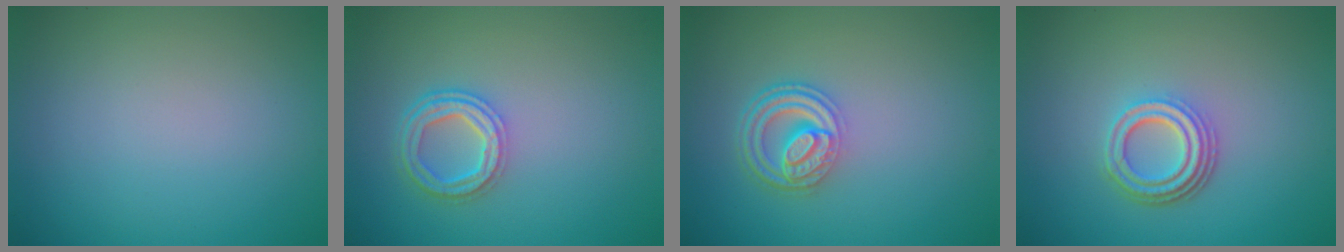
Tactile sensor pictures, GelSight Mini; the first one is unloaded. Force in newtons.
{"total": 3.8, "press": 2.9, "slide": 2.4}
{"total": 4.5, "press": 3.4, "slide": 2.9}
{"total": 4.0, "press": 3.0, "slide": 2.6}